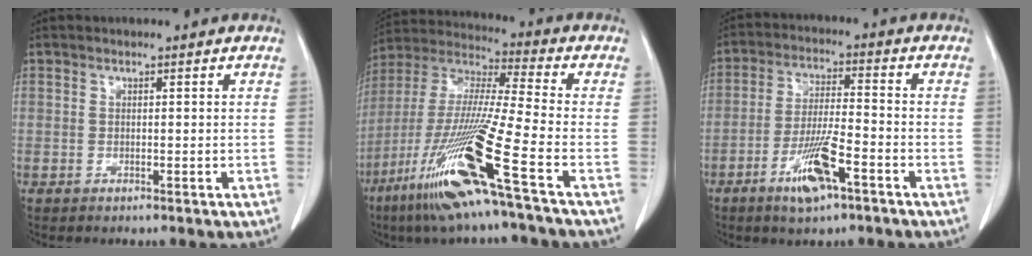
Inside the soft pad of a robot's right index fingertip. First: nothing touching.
{"total": 19.3, "force": [-9.4, -1.1, 16.8], "torque": [-0.369, -0.050, -0.187]}
{"total": 8.9, "force": [-4.7, 1.5, 7.4], "torque": [-0.146, -0.007, -0.084]}